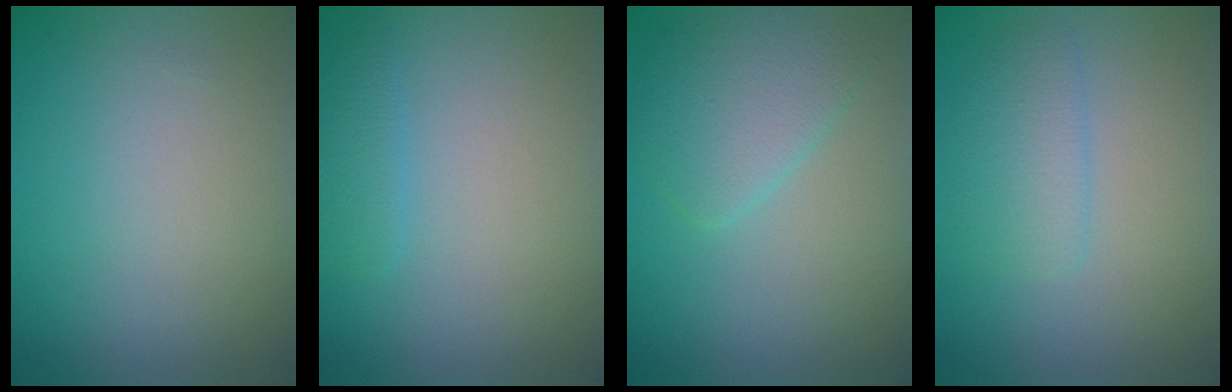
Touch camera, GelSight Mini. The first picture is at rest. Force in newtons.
{"total": 1.4, "press": 1.4, "slide": 0.1}
{"total": 3.6, "press": 3.6, "slide": 0.1}
{"total": 2.4, "press": 2.4, "slide": 0.1}